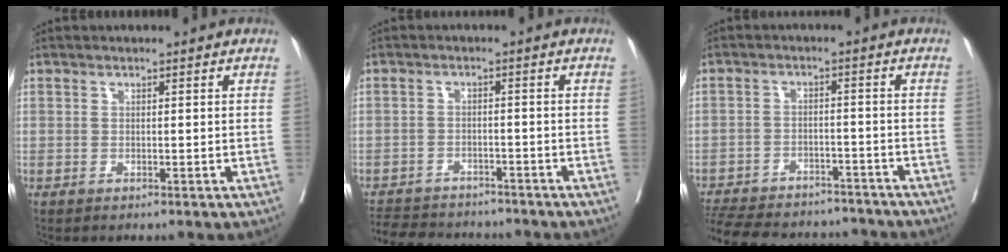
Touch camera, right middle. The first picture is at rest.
{"total": 11.0, "force": [-10.1, 3.0, 2.9], "torque": [-0.054, 0.001, -0.143]}
{"total": 18.2, "force": [-16.2, 6.2, 5.6], "torque": [-0.145, -0.004, -0.224]}